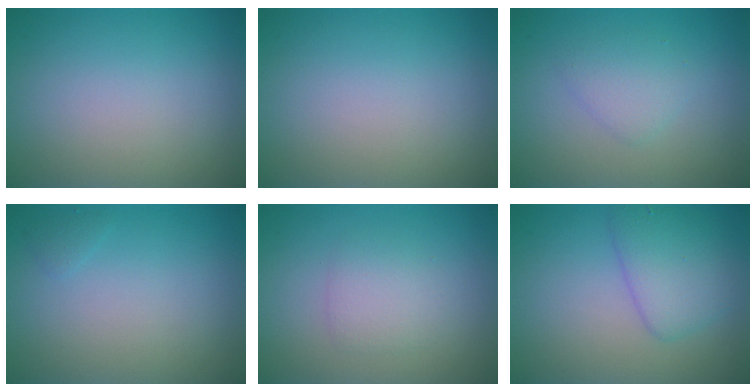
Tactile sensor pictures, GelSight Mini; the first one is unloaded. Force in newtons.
{"total": 0.0}
{"total": 1.9, "press": 1.9, "slide": 0.2}
{"total": 0.5, "press": 0.5, "slide": 0.1}
{"total": 1.9, "press": 1.9, "slide": 0.1}
{"total": 3.7, "press": 3.7, "slide": 0.3}